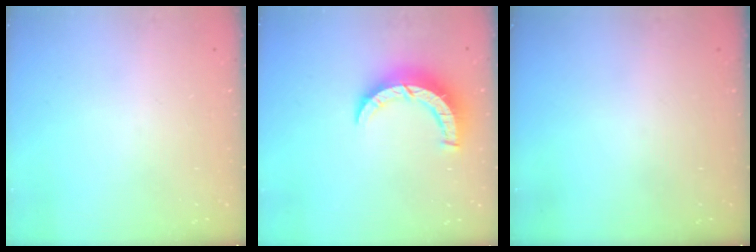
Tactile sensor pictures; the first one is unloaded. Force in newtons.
{"total": 8.3, "press": 8.3, "slide": 0.6}
{"total": 0.0}